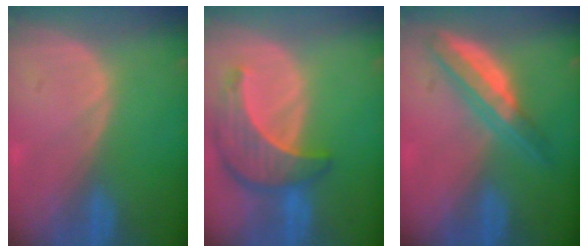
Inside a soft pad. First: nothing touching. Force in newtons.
{"total": 8.7, "press": 7.9, "slide": 3.7}
{"total": 6.4, "press": 5.6, "slide": 3.1}